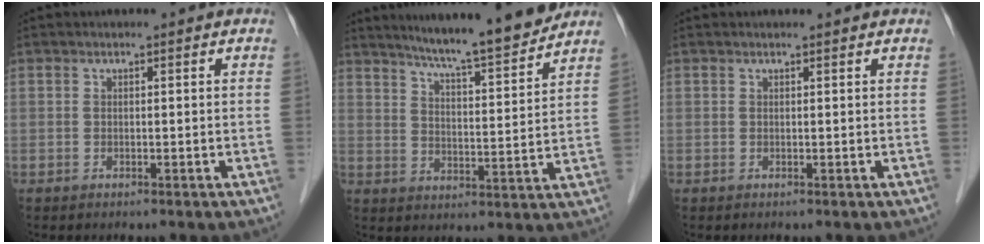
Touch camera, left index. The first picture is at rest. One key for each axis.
{"total": 12.6, "fx": 11.4, "fy": -0.5, "fz": 5.5, "tx": -0.087, "ty": -0.005, "tz": 0.166}
{"total": 1.0, "fx": 1.0, "fy": 0.0, "fz": 0.1, "tx": -0.010, "ty": 0.004, "tz": 0.012}